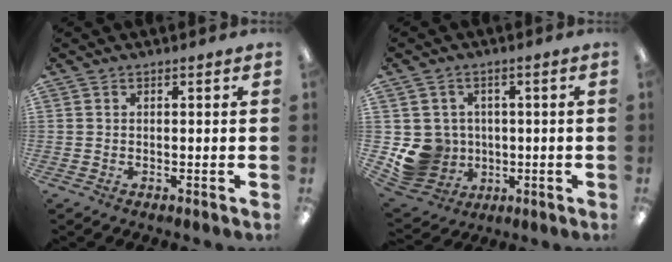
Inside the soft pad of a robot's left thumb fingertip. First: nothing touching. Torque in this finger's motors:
{"motor_torque": [0.00, 0.12, 0.00, 0.03, 0.01]}